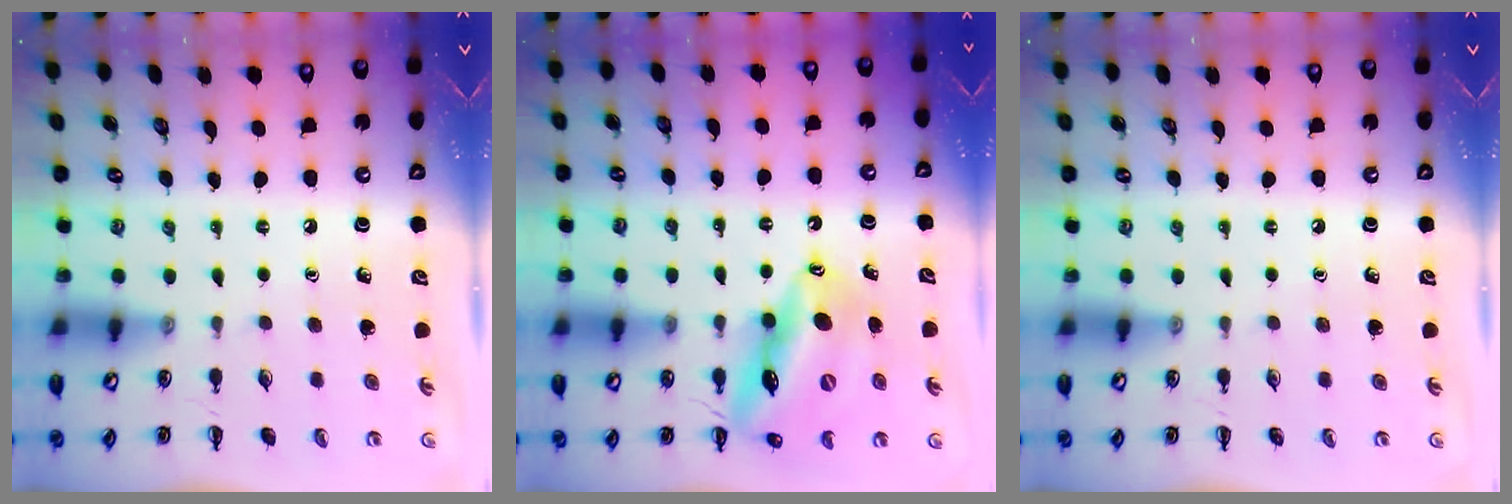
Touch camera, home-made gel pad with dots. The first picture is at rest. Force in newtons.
{"total": 17.6, "press": 17.0, "slide": 4.3}
{"total": 0.0}